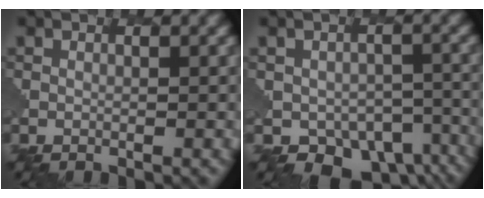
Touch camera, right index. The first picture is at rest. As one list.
[{"total": 6.9, "force": [-3.7, 4.7, 3.3], "torque": [-0.046, -0.031, -0.040]}]